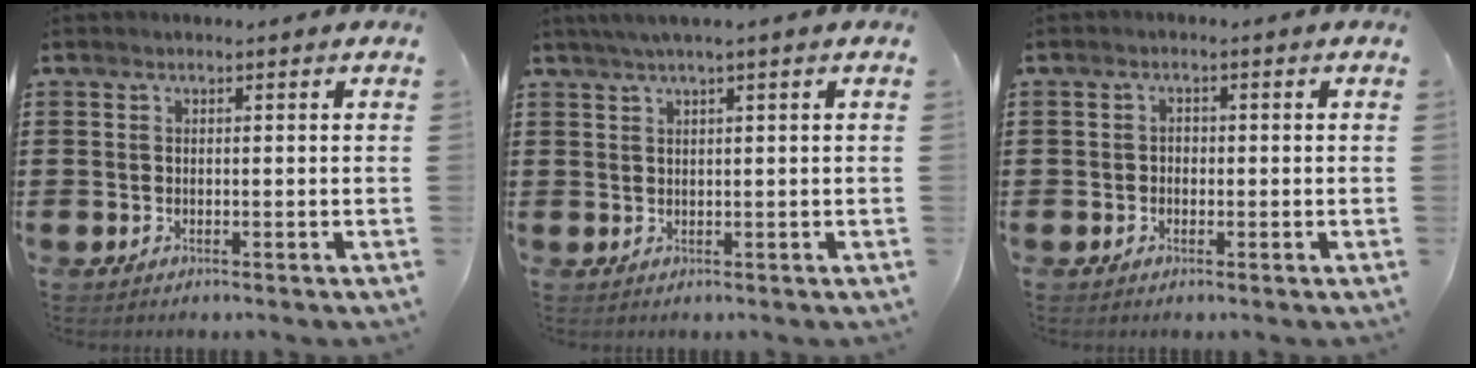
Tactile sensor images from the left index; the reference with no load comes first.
{"total": 2.1, "force": [1.2, -0.3, 1.7], "torque": [-0.031, 0.000, 0.022]}
{"total": 1.1, "force": [-0.2, 0.9, 0.6], "torque": [-0.014, 0.004, -0.006]}